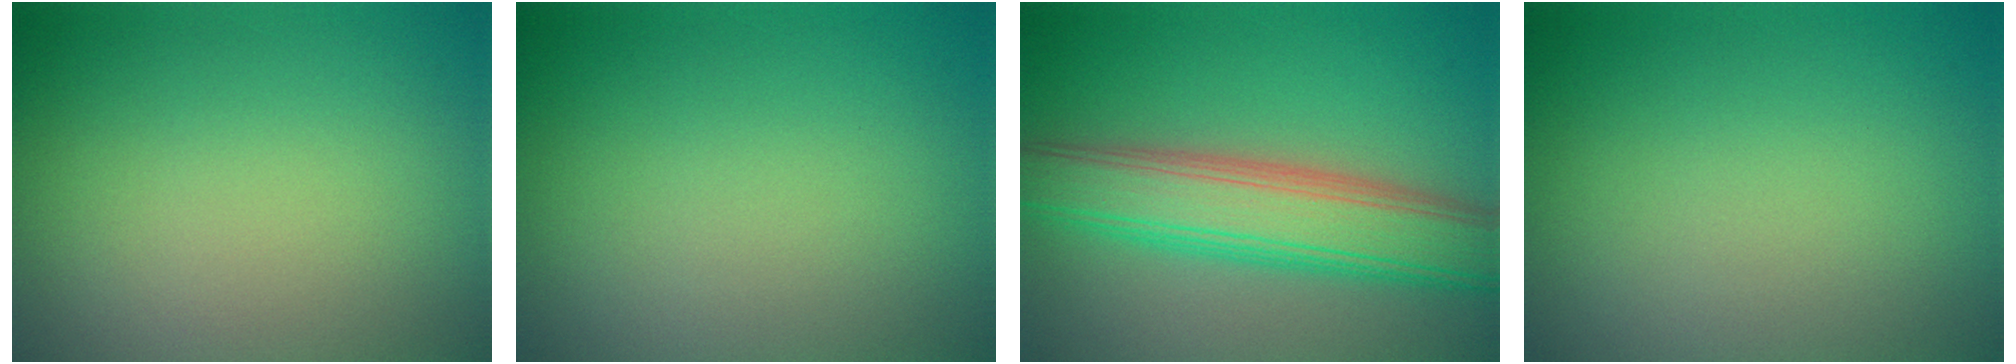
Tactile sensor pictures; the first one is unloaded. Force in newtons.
{"total": 0.0}
{"total": 7.4, "press": 7.4, "slide": 0.4}
{"total": 0.0}